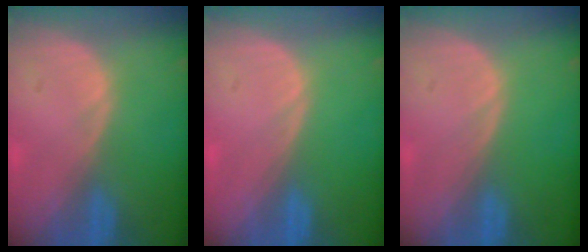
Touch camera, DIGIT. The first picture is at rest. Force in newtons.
{"total": 0.0}
{"total": 0.0}